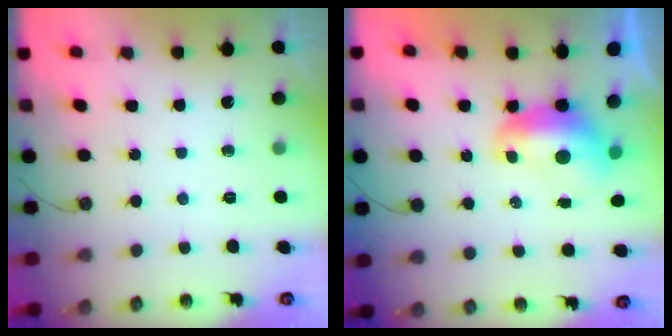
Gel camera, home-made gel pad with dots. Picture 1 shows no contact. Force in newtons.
{"total": 1.6, "press": 1.5, "slide": 0.7}